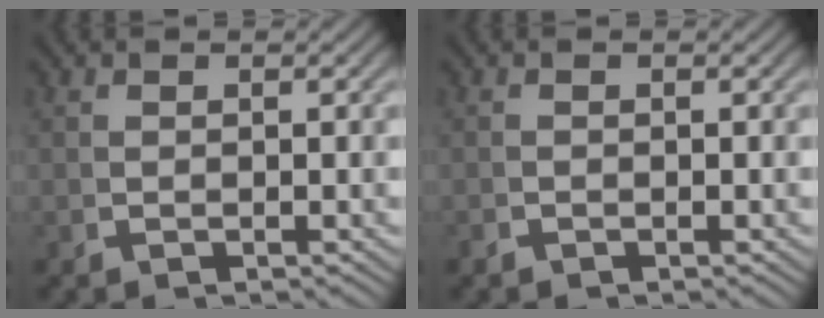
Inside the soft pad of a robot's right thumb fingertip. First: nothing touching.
{"total": 0.5, "force": [-0.5, -0.1, -0.2], "torque": [0.007, -0.003, -0.009]}